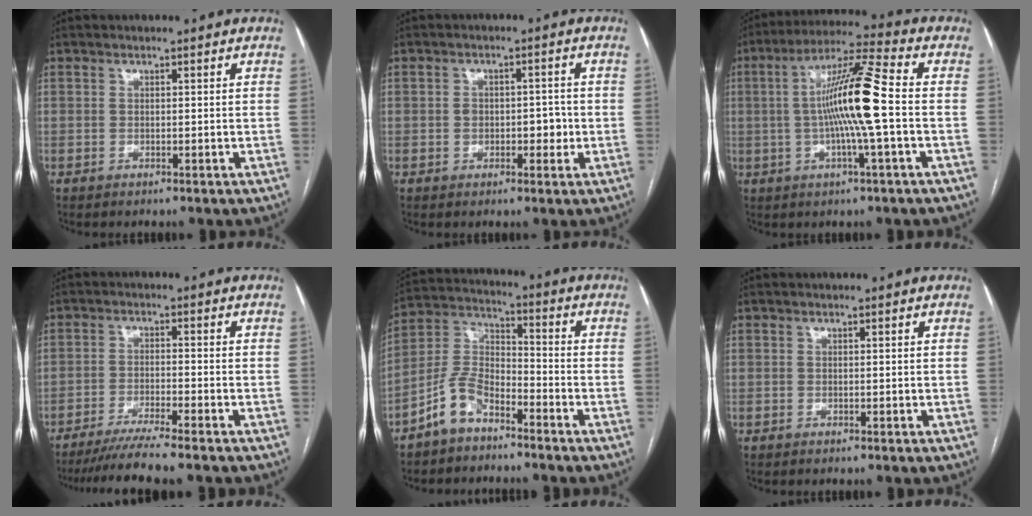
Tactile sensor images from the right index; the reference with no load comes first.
{"total": 4.1, "force": [-0.6, 2.6, 3.1], "torque": [-0.039, 0.015, -0.004]}
{"total": 12.6, "force": [-0.6, -0.3, 12.6], "torque": [-0.230, 0.012, -0.018]}
{"total": 7.8, "force": [-6.6, -1.4, 3.9], "torque": [-0.055, -0.026, -0.108]}
{"total": 8.1, "force": [-5.7, 3.7, 4.4], "torque": [-0.100, 0.016, -0.118]}
{"total": 0.0}